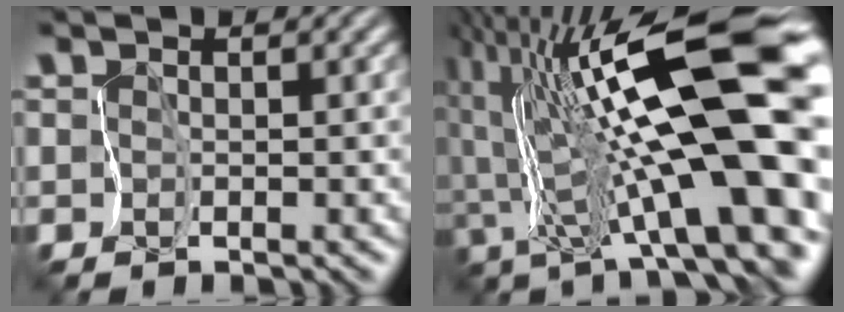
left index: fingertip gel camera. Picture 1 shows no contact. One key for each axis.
{"total": 16.0, "fx": 1.7, "fy": 3.1, "fz": 15.6, "tx": -0.252, "ty": 0.022, "tz": 0.029}